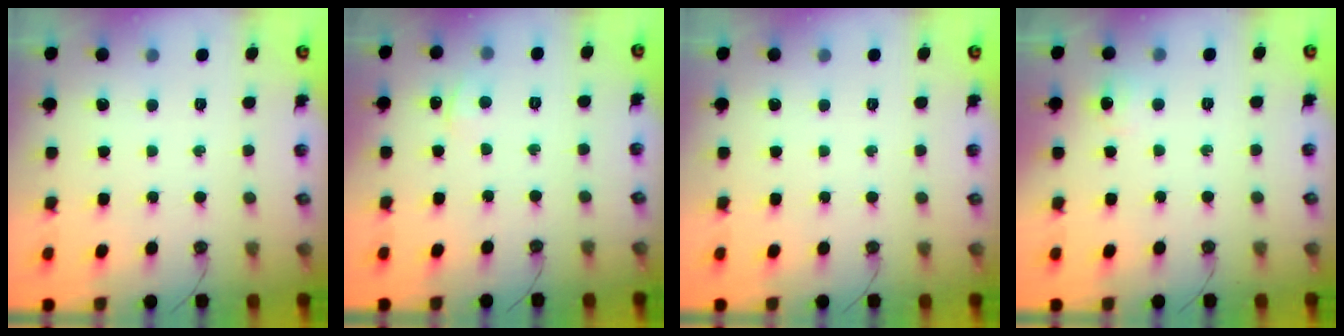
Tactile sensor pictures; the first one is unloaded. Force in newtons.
{"total": 3.4, "press": 3.4, "slide": 0.4}
{"total": 0.0}
{"total": 3.6, "press": 3.5, "slide": 0.8}